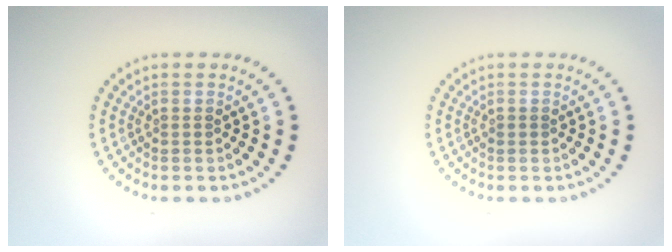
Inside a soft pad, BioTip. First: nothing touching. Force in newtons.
{"total": 0.5, "press": 0.5, "slide": 0.1}